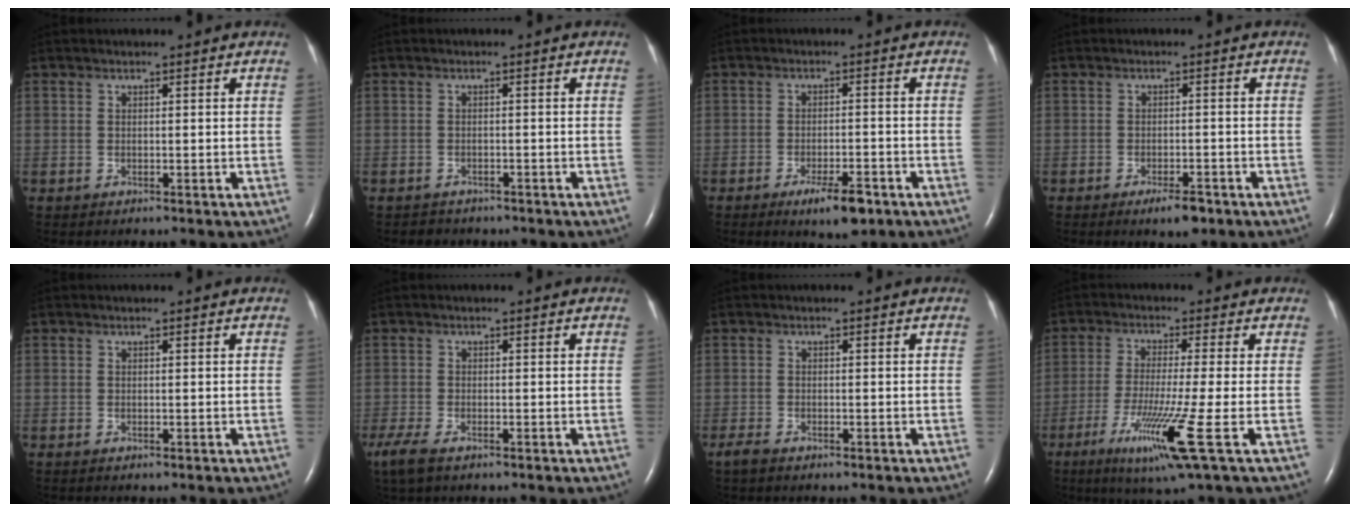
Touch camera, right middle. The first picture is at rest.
{"total": 2.5, "force": [-2.1, 1.4, 0.1], "torque": [-0.009, 0.003, -0.028]}
{"total": 5.9, "force": [-3.6, 1.4, 4.4], "torque": [-0.077, -0.007, -0.052]}
{"total": 3.6, "force": [-2.4, 1.0, 2.5], "torque": [-0.042, -0.002, -0.035]}
{"total": 0.0}
{"total": 6.3, "force": [-4.3, 2.4, 3.9], "torque": [-0.086, -0.017, -0.077]}
{"total": 1.8, "force": [-1.4, 0.6, 1.0], "torque": [-0.027, -0.004, -0.025]}
{"total": 10.6, "force": [-4.5, -1.5, 9.4], "torque": [-0.183, -0.041, -0.084]}